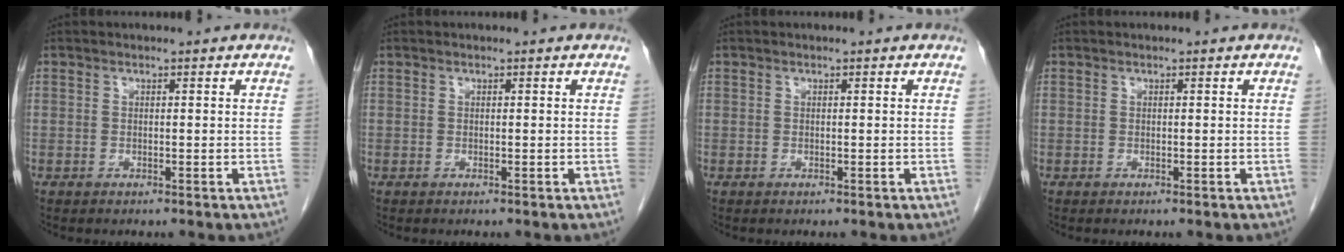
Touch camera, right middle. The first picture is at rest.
{"total": 0.0}
{"total": 0.0}
{"total": 0.0}